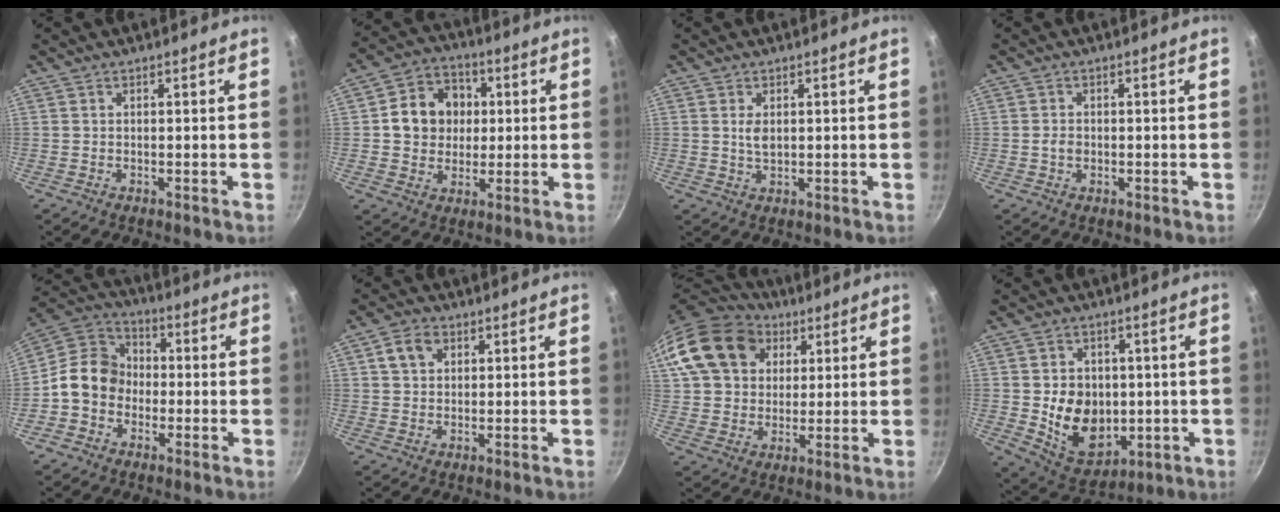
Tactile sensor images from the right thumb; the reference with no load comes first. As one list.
[{"total": 11.8, "force": [1.6, 10.2, 5.7], "torque": [-0.059, 0.014, 0.017]}, {"total": 2.6, "force": [0.5, 1.5, 2.1], "torque": [-0.037, -0.005, 0.011]}, {"total": 1.8, "force": [-0.3, 1.4, 1.1], "torque": [-0.020, 0.005, -0.005]}, {"total": 11.0, "force": [-2.0, 9.3, 5.5], "torque": [-0.061, 0.041, -0.062]}, {"total": 4.9, "force": [1.7, 3.7, 2.7], "torque": [-0.034, 0.003, 0.027]}, {"total": 19.2, "force": [7.1, 14.8, 9.8], "torque": [-0.174, 0.013, 0.122]}, {"total": 13.6, "force": [-0.6, 10.7, 8.4], "torque": [-0.102, -0.010, 0.013]}]